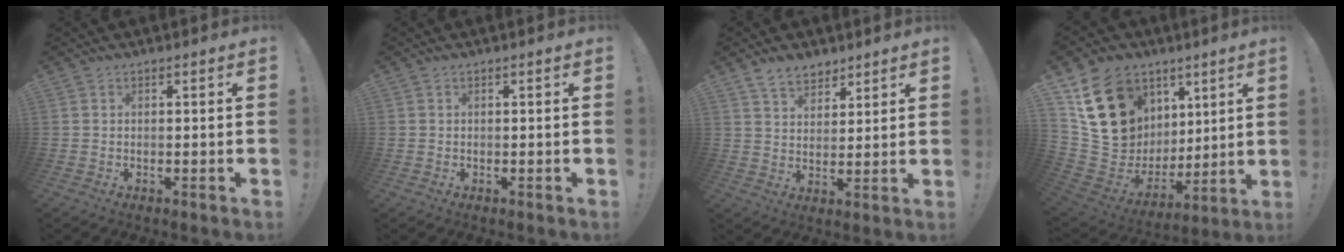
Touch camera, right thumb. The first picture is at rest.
{"total": 1.3, "force": [0.5, 1.2, 0.0], "torque": [0.006, -0.006, 0.008]}
{"total": 7.3, "force": [5.6, 4.0, 2.3], "torque": [-0.039, -0.032, 0.107]}
{"total": 22.6, "force": [10.8, 16.8, 10.7], "torque": [-0.164, -0.056, 0.239]}